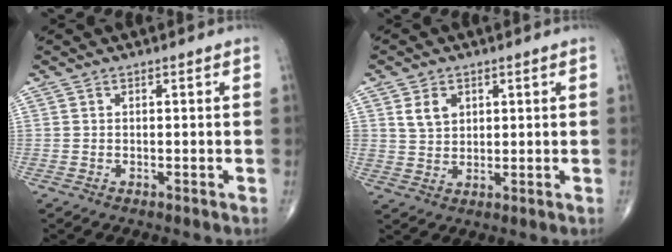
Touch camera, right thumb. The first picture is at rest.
{"total": 4.6, "force": [1.9, 3.3, 2.5], "torque": [-0.029, -0.011, 0.039]}